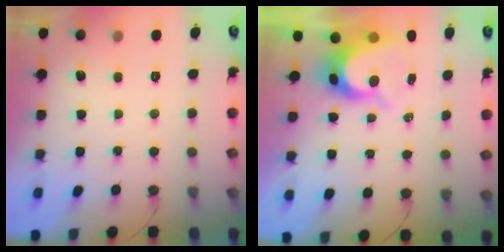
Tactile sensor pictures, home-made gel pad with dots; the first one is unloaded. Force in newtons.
{"total": 7.7, "press": 7.7, "slide": 0.4}